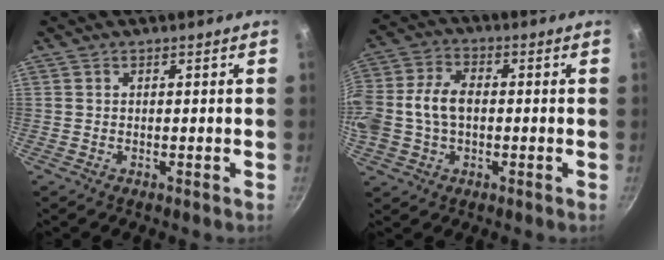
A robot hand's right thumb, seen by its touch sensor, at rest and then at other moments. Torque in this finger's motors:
{"motor_torque": [0.42, 0.36, 0.76, -0.41, 0.45]}